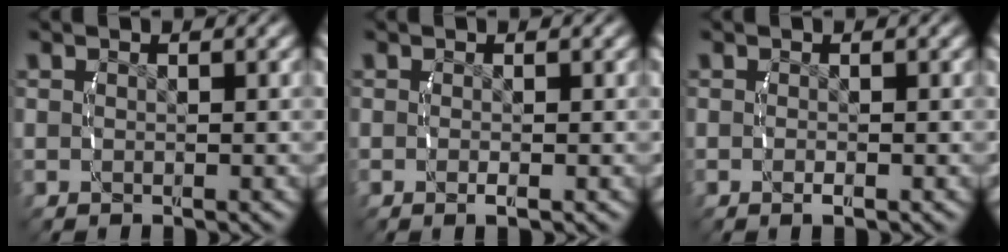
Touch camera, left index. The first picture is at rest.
{"total": 0.6, "force": [-0.3, 0.0, 0.4], "torque": [-0.012, 0.003, -0.010]}
{"total": 0.7, "force": [-0.6, 0.1, 0.3], "torque": [-0.011, 0.003, -0.013]}